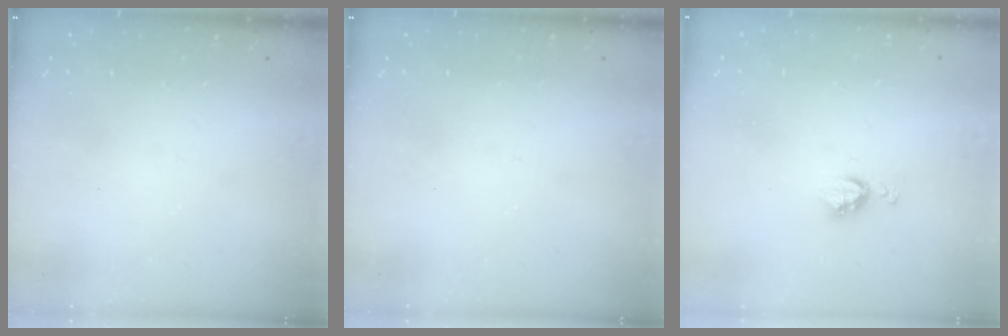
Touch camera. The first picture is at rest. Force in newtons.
{"total": 0.0}
{"total": 5.0, "press": 4.9, "slide": 0.7}